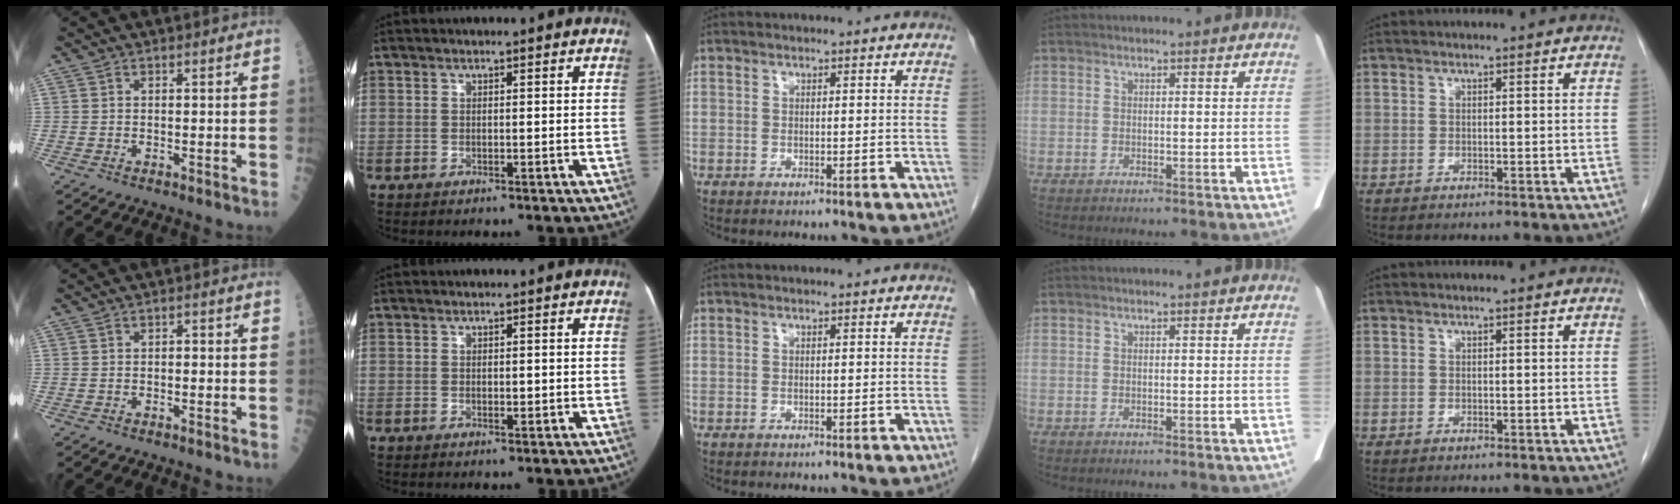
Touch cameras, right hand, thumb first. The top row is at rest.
{"thumb": {"total": 1.1, "force": [-0.1, 0.7, 0.8], "torque": [-0.007, 0.003, -0.003]}, "index": {"total": 1.4, "force": [0.0, 0.9, 1.1], "torque": [-0.016, -0.001, -0.001]}}